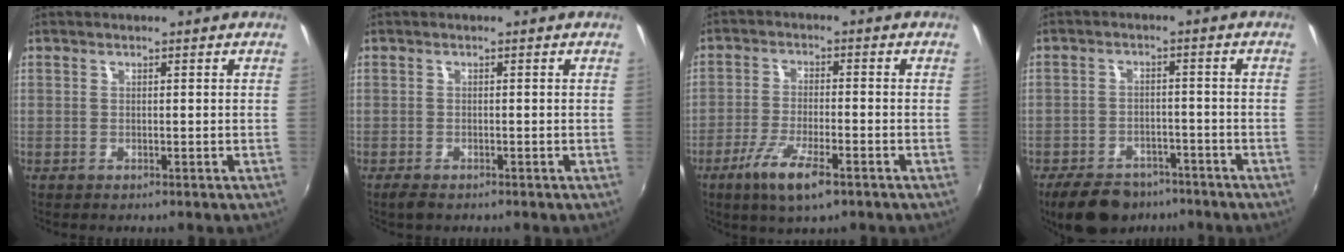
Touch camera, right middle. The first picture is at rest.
{"total": 1.9, "force": [-1.5, 0.7, 0.9], "torque": [-0.019, -0.005, -0.027]}
{"total": 8.5, "force": [-5.0, 1.9, 6.6], "torque": [-0.144, -0.017, -0.092]}
{"total": 12.0, "force": [-9.1, 6.1, 4.7], "torque": [-0.114, 0.003, -0.131]}